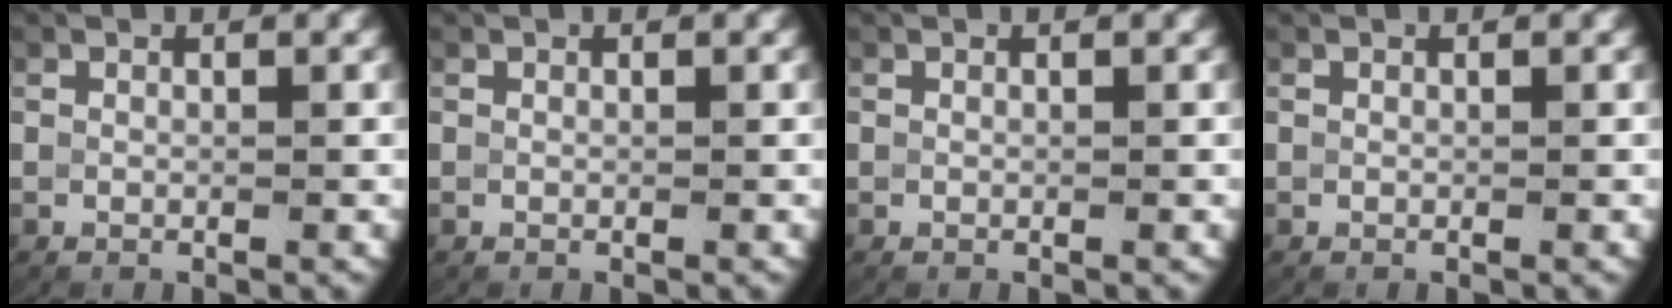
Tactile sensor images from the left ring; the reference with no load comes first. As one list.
[{"total": 0.0}, {"total": 0.0}, {"total": 0.7, "force": [0.0, -0.7, -0.3], "torque": [0.001, -0.009, 0.009]}]